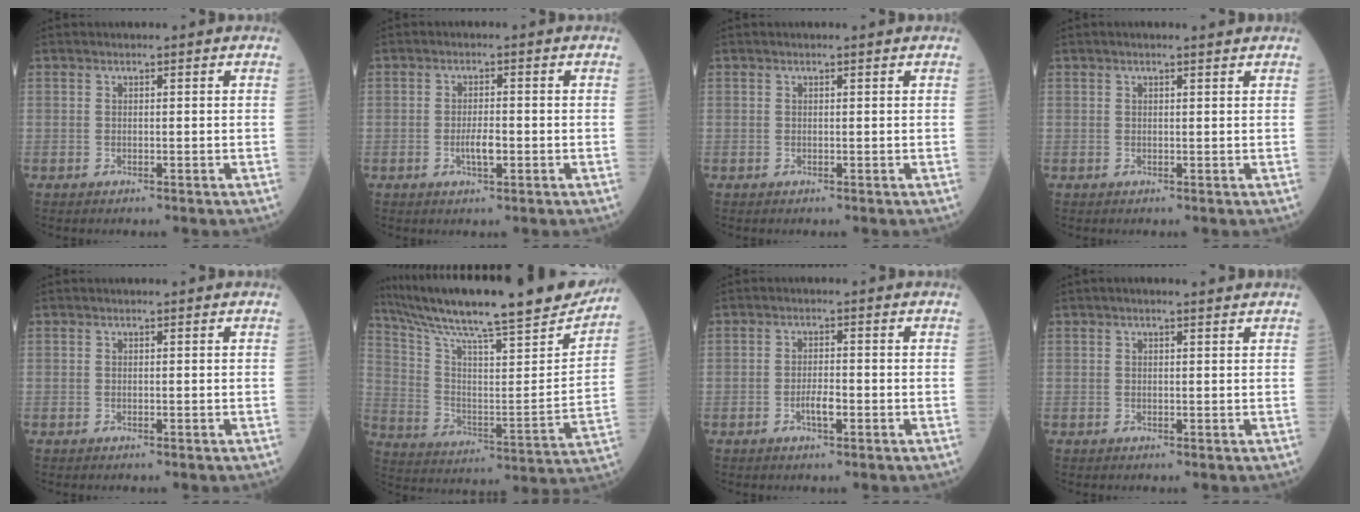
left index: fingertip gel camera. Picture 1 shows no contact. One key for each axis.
{"total": 2.8, "fx": -0.8, "fy": 0.7, "fz": 2.6, "tx": -0.052, "ty": 0.000, "tz": -0.013}
{"total": 0.8, "fx": 0.7, "fy": -0.1, "fz": 0.3, "tx": -0.009, "ty": 0.000, "tz": 0.011}
{"total": 2.0, "fx": 1.7, "fy": -0.1, "fz": 1.0, "tx": -0.016, "ty": 0.010, "tz": 0.022}
{"total": 0.0}
{"total": 27.1, "fx": 23.1, "fy": 2.1, "fz": 14.0, "tx": -0.239, "ty": -0.033, "tz": 0.338}
{"total": 2.4, "fx": -1.0, "fy": 0.5, "fz": 2.1, "tx": -0.038, "ty": 0.001, "tz": -0.018}
{"total": 2.3, "fx": 1.9, "fy": 0.1, "fz": 1.4, "tx": -0.021, "ty": 0.016, "tz": 0.026}